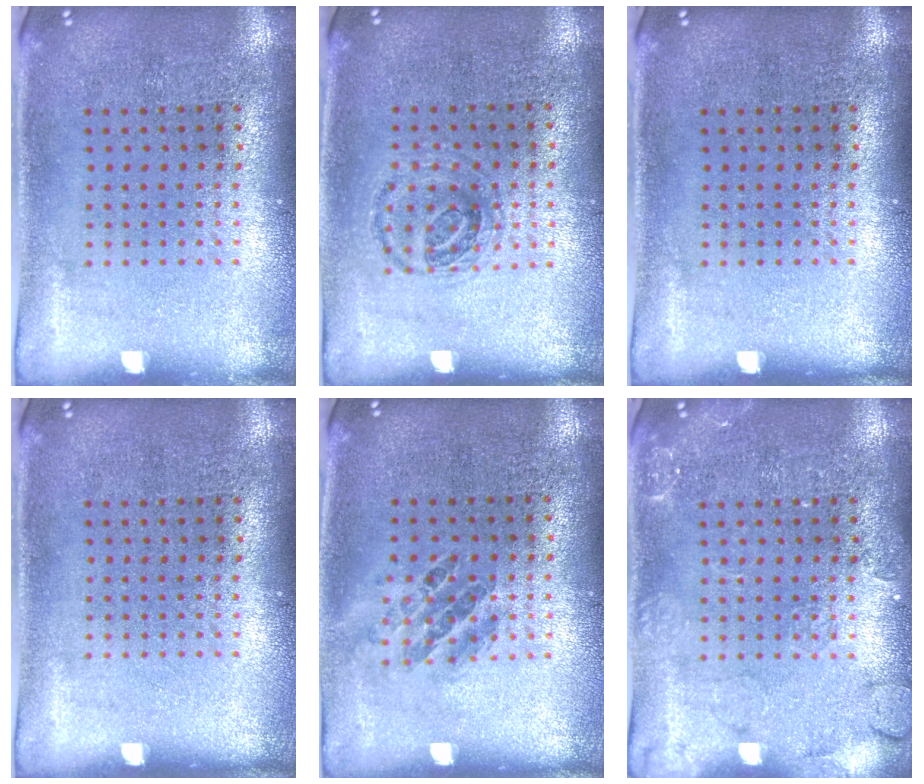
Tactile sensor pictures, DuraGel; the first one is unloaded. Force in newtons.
{"total": 0.9, "press": 0.9, "slide": 0.2}
{"total": 0.0}
{"total": 0.0}
{"total": 1.1, "press": 1.0, "slide": 0.5}
{"total": 2.4, "press": 2.4, "slide": 0.4}